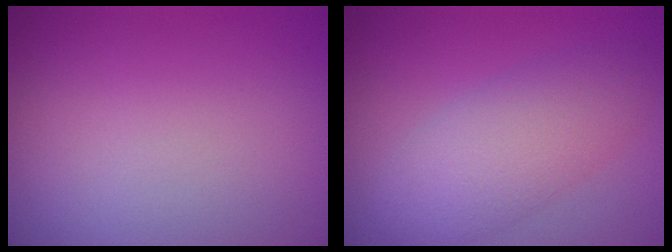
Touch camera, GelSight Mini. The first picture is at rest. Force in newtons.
{"total": 4.9, "press": 4.9, "slide": 0.0}